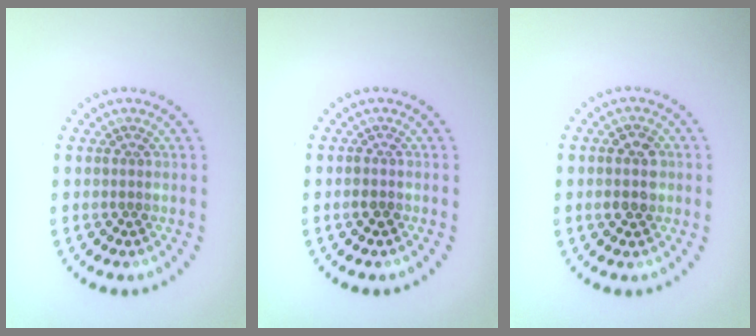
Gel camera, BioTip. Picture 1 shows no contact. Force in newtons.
{"total": 1.1, "press": 1.0, "slide": 0.5}
{"total": 3.0, "press": 3.0, "slide": 0.2}